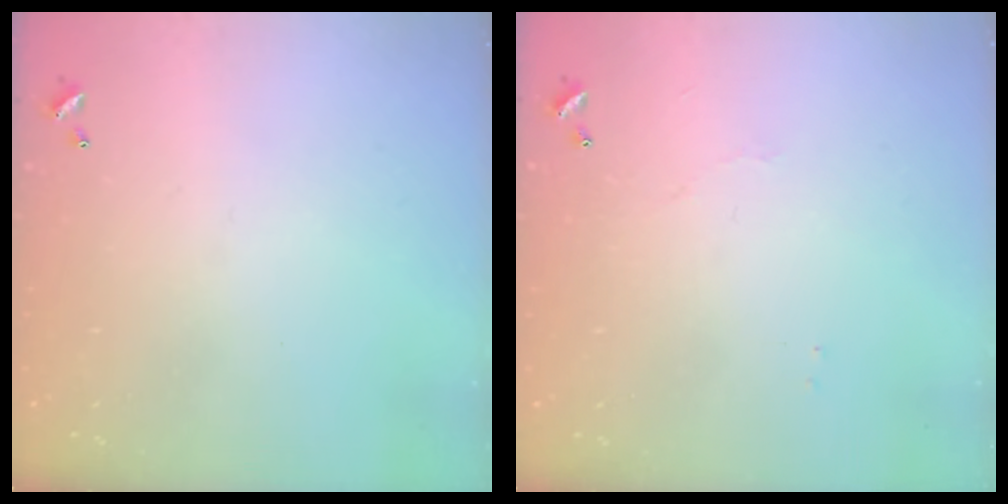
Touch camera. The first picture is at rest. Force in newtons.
{"total": 1.6, "press": 1.5, "slide": 0.5}